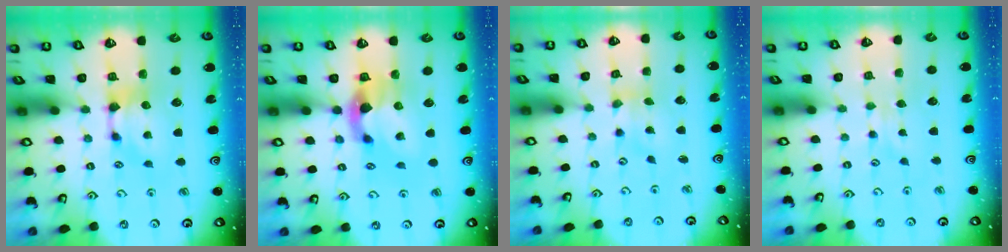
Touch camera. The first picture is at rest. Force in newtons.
{"total": 3.8, "press": 3.4, "slide": 1.6}
{"total": 1.9, "press": 1.6, "slide": 0.9}
{"total": 2.4, "press": 2.4, "slide": 0.2}